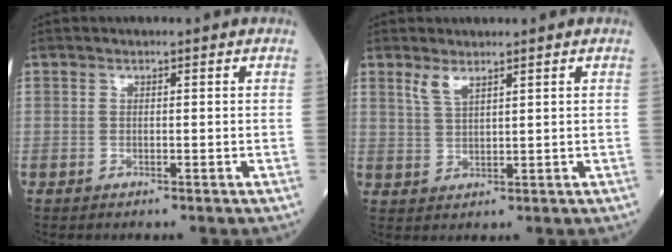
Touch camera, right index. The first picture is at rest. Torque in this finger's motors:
{"motor_torque": [0.23, 0.24, 0.01, 0.04]}